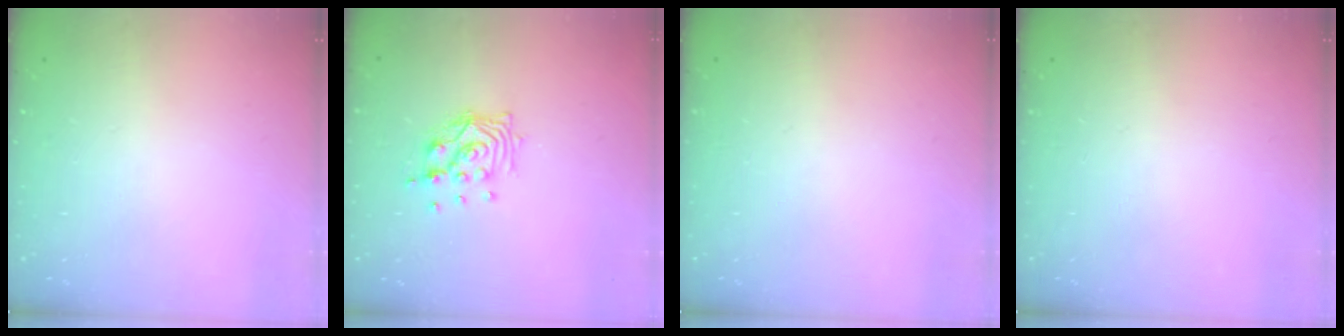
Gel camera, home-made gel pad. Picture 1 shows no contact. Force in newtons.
{"total": 9.6, "press": 9.6, "slide": 0.8}
{"total": 0.0}
{"total": 0.0}